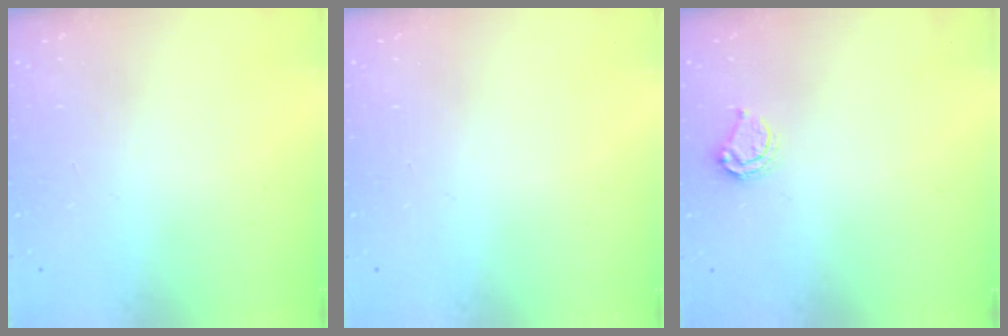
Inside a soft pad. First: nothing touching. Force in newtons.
{"total": 0.0}
{"total": 4.4, "press": 4.3, "slide": 0.5}